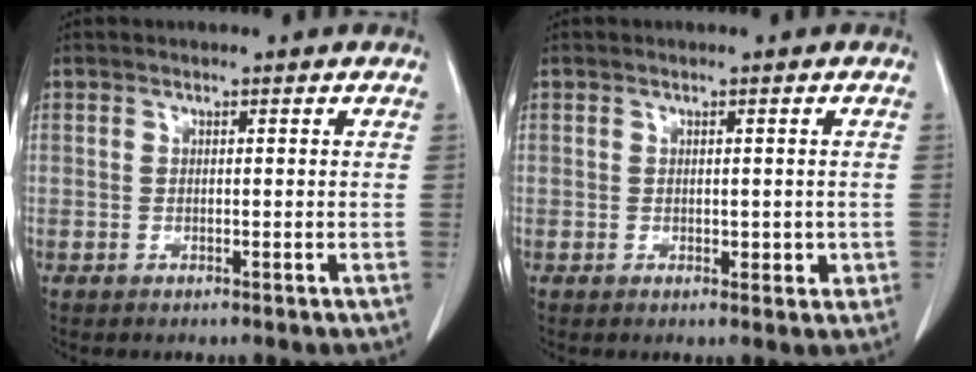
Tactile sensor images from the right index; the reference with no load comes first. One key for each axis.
{"total": 2.1, "fx": -0.1, "fy": 1.4, "fz": 1.6, "tx": -0.015, "ty": 0.002, "tz": 0.002}